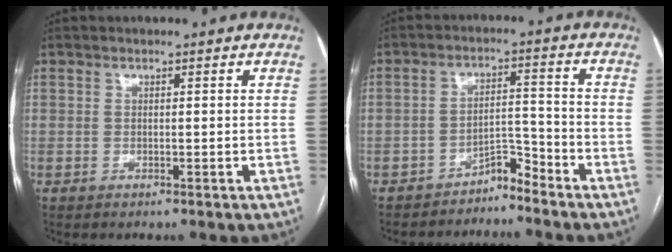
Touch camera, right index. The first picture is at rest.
{"total": 3.7, "force": [-3.7, 0.6, 0.6], "torque": [0.001, 0.008, -0.062]}